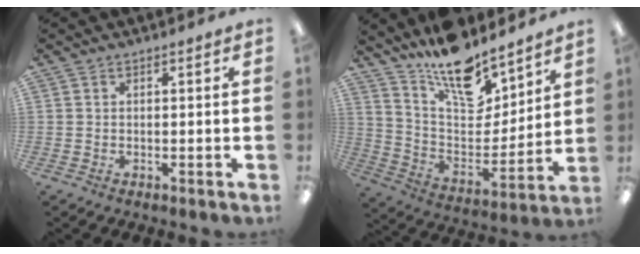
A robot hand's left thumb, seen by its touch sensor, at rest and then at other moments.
{"total": 16.7, "force": [13.6, 6.6, 7.1], "torque": [-0.124, -0.105, 0.241]}